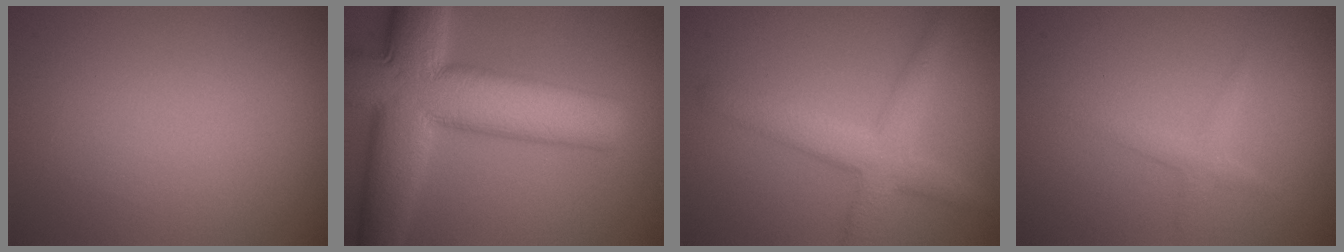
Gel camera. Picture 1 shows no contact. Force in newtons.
{"total": 13.1, "press": 13.1, "slide": 0.5}
{"total": 3.9, "press": 3.9, "slide": 0.1}
{"total": 1.2, "press": 1.2, "slide": 0.1}